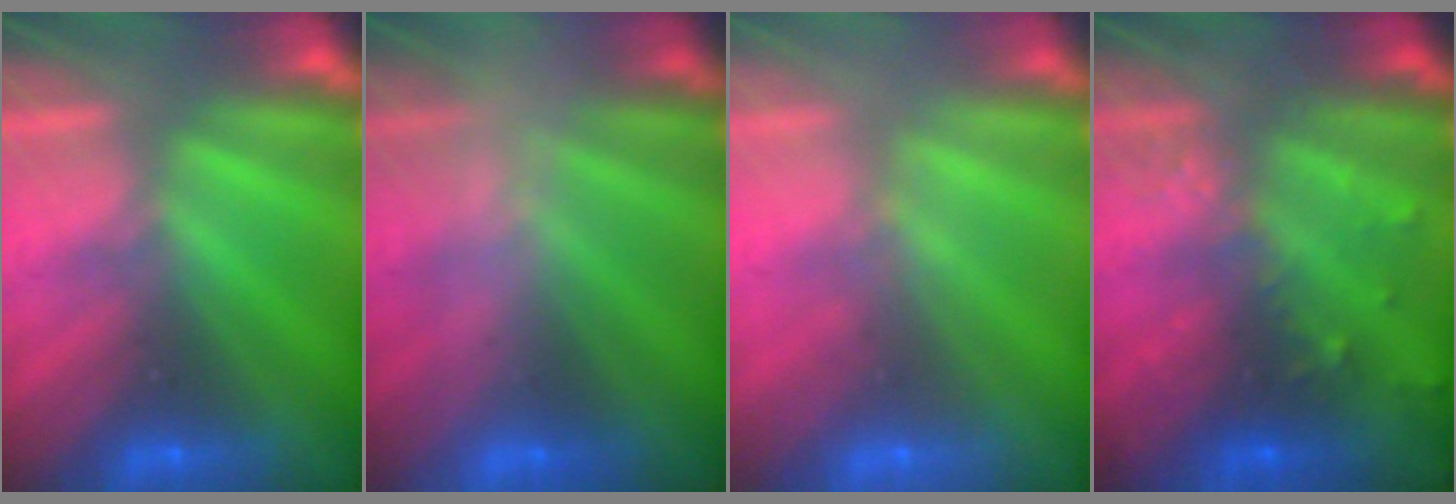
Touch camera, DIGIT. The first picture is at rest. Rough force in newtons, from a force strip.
{"total": 2.8}
{"total": 1.7}
{"total": 5.7}